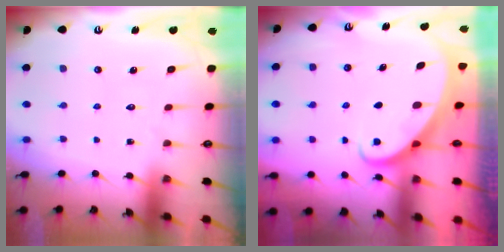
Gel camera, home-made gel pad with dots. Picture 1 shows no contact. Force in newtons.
{"total": 2.7, "press": 2.7, "slide": 0.2}